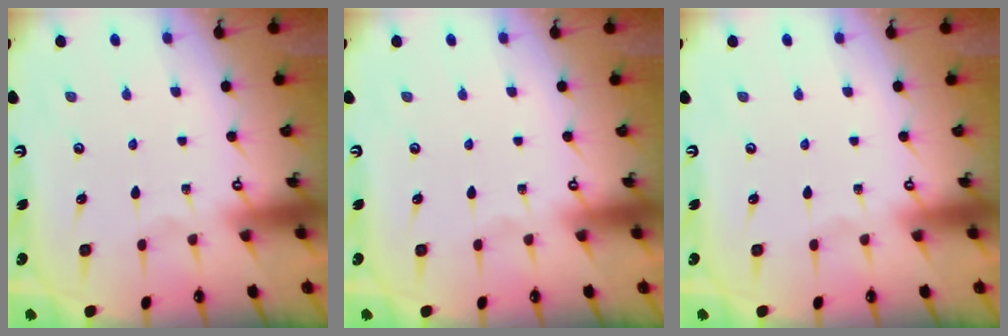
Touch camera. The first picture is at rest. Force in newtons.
{"total": 0.0}
{"total": 0.0}